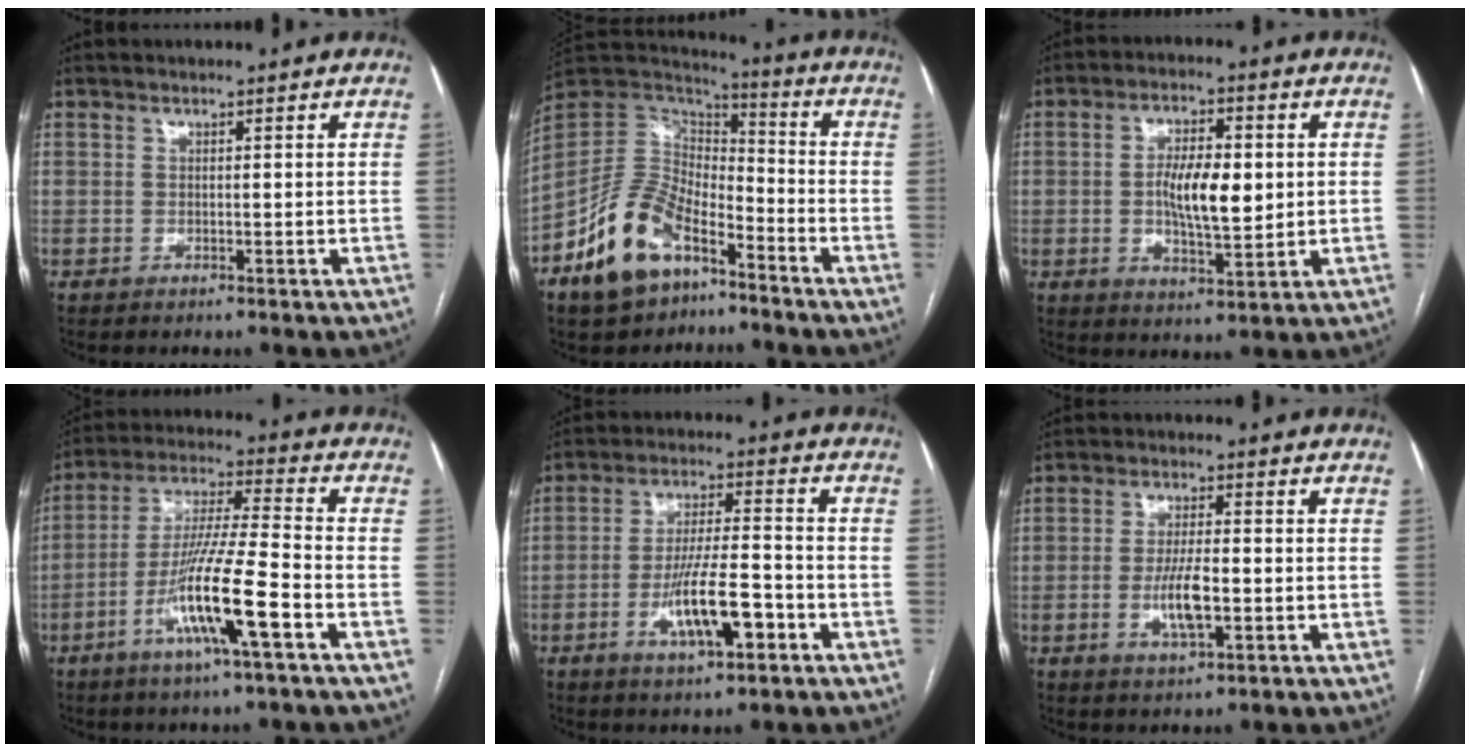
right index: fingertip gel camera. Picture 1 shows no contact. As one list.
[{"total": 14.2, "force": [-8.7, 7.2, 8.6], "torque": [-0.175, 0.016, -0.164]}, {"total": 9.1, "force": [0.2, 3.1, 8.5], "torque": [-0.155, 0.004, 0.005]}, {"total": 13.9, "force": [-5.7, 0.0, 12.6], "torque": [-0.248, -0.007, -0.107]}, {"total": 10.3, "force": [-4.1, 2.2, 9.1], "torque": [-0.171, 0.001, -0.067]}, {"total": 6.1, "force": [-1.4, 1.5, 5.7], "torque": [-0.115, -0.003, -0.023]}]